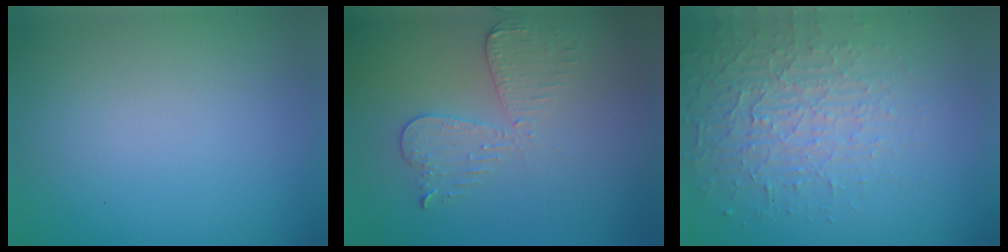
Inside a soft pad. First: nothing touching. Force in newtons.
{"total": 3.0, "press": 2.7, "slide": 1.2}
{"total": 3.7, "press": 3.4, "slide": 1.3}